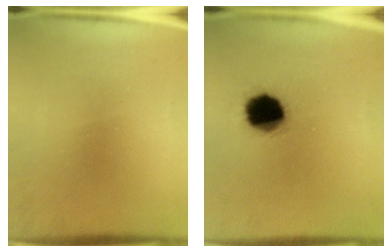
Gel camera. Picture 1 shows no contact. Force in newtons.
{"total": 14.2}